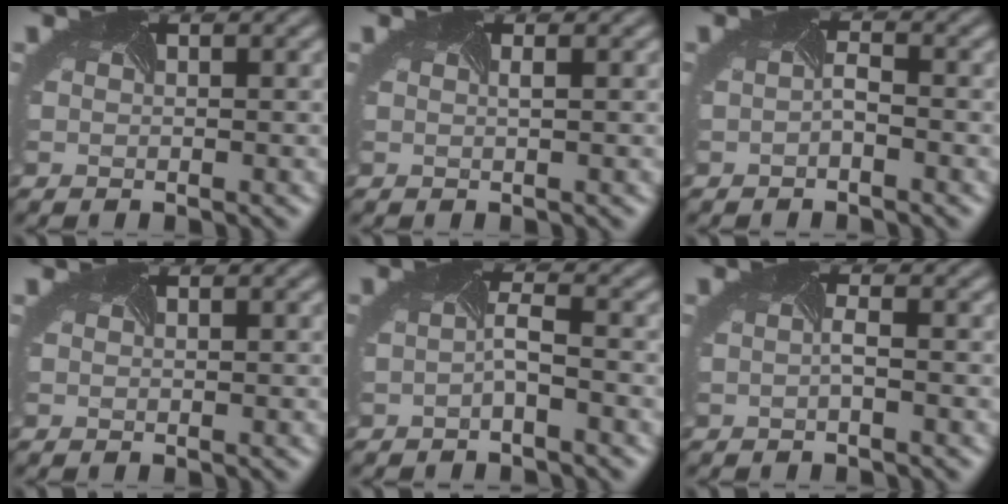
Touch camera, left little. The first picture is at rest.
{"total": 0.8, "force": [0.2, 0.2, 0.7], "torque": [-0.005, -0.002, -0.007]}
{"total": 1.0, "force": [-0.8, 0.0, 0.6], "torque": [-0.019, -0.004, -0.017]}
{"total": 0.6, "force": [0.5, 0.1, 0.1], "torque": [-0.003, -0.005, 0.003]}
{"total": 1.4, "force": [-0.8, -0.1, 1.2], "torque": [-0.027, -0.003, -0.017]}
{"total": 0.8, "force": [-0.5, -0.2, 0.6], "torque": [-0.015, -0.003, -0.012]}